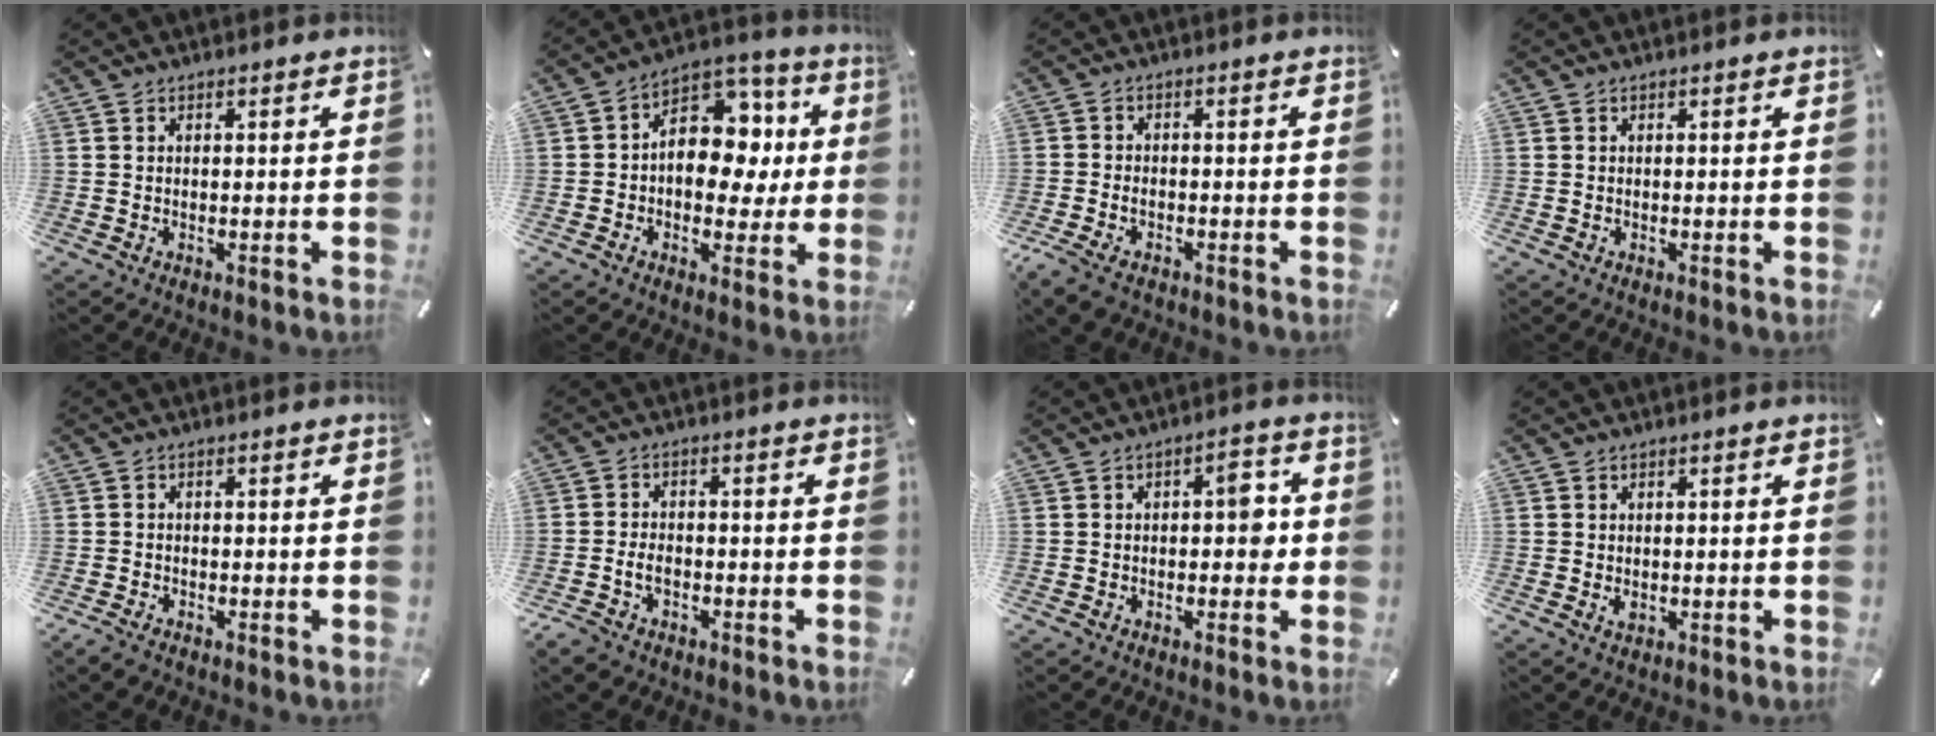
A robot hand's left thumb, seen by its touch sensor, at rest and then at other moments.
{"total": 13.7, "force": [0.6, 10.7, 8.5], "torque": [-0.120, -0.007, 0.016]}
{"total": 3.6, "force": [-2.1, 2.3, 1.9], "torque": [-0.052, 0.005, -0.044]}
{"total": 0.0}
{"total": 1.6, "force": [-1.2, 0.9, 0.6], "torque": [-0.018, 0.003, -0.028]}
{"total": 3.8, "force": [-1.7, 2.6, 2.2], "torque": [-0.051, 0.007, -0.035]}
{"total": 5.1, "force": [0.1, 2.9, 4.2], "torque": [-0.048, 0.004, -0.009]}
{"total": 1.0, "force": [-0.1, 0.8, 0.7], "torque": [-0.013, 0.002, -0.001]}